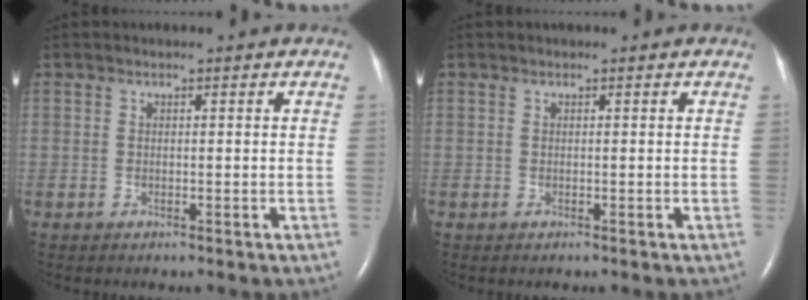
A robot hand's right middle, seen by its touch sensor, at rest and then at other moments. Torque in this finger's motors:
{"motor_torque": [0.05, -0.14, 0.00, 0.00]}